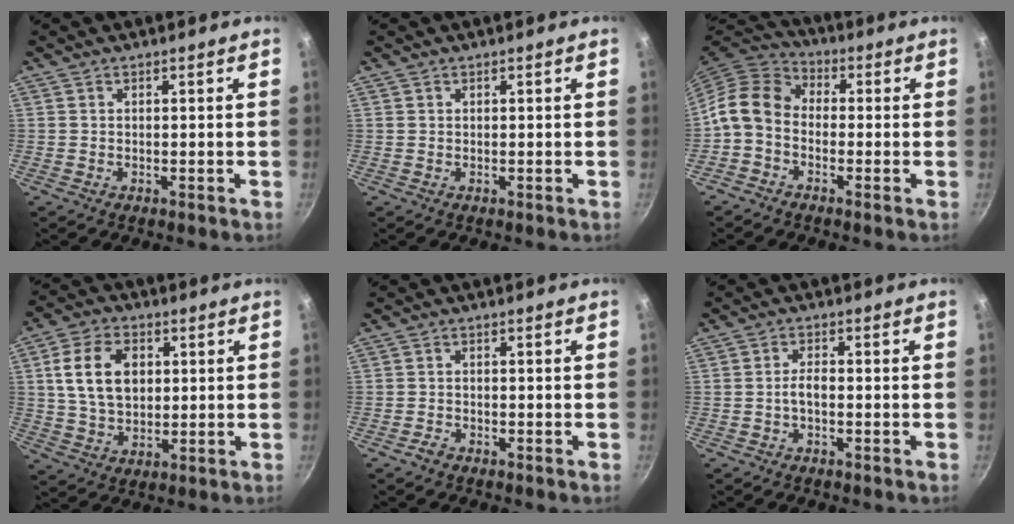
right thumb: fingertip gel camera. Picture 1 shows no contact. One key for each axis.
{"total": 0.0}
{"total": 10.9, "fx": -1.4, "fy": 8.3, "fz": 6.9, "tx": -0.119, "ty": 0.043, "tz": -0.050}
{"total": 11.7, "fx": 2.3, "fy": 8.1, "fz": 8.1, "tx": -0.129, "ty": 0.001, "tz": 0.042}
{"total": 1.5, "fx": -1.2, "fy": 0.7, "fz": 0.5, "tx": -0.012, "ty": 0.013, "tz": -0.023}
{"total": 2.5, "fx": -0.8, "fy": 1.1, "fz": 2.1, "tx": -0.036, "ty": 0.015, "tz": -0.017}